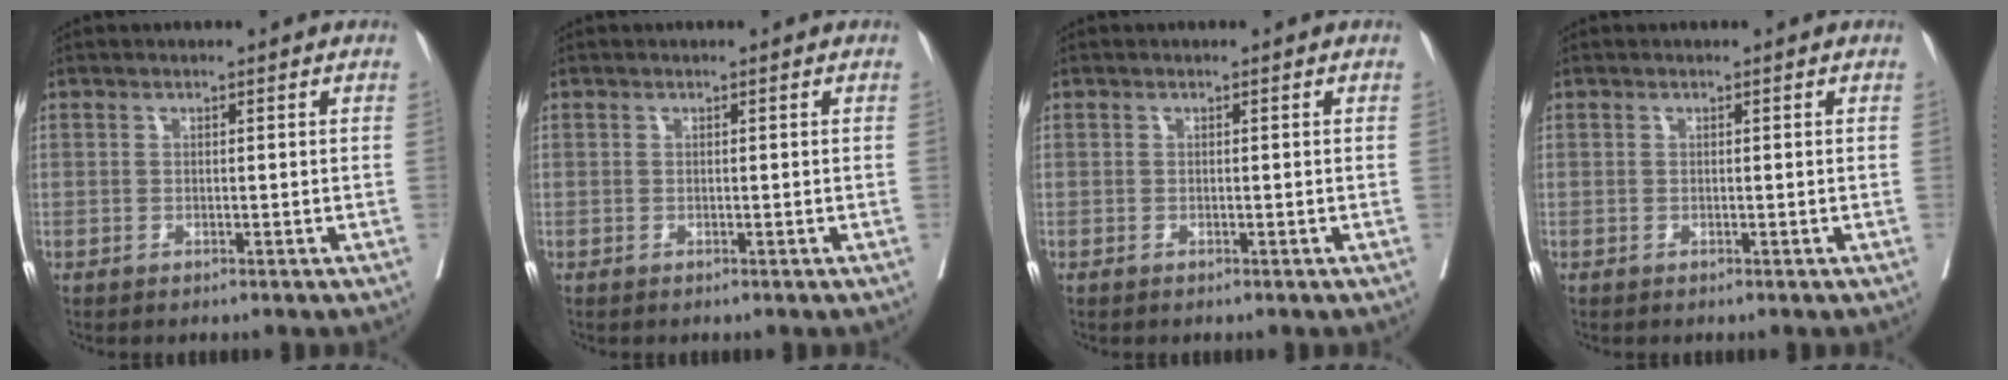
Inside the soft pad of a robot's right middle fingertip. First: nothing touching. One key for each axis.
{"total": 0.0}
{"total": 0.0}
{"total": 0.0}